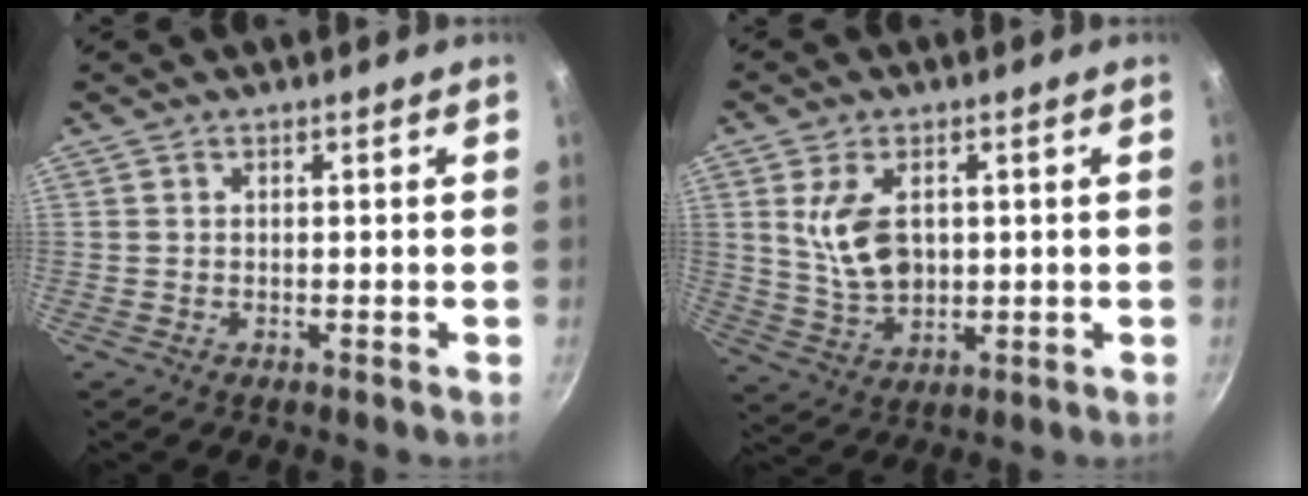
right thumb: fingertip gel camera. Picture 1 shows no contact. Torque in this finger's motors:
{"motor_torque": [-0.48, 0.70, 0.54, 0.67, 0.11]}